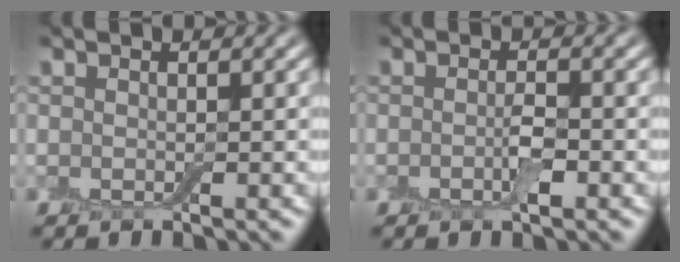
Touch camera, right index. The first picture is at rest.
{"total": 1.7, "force": [-0.5, 0.5, 1.5], "torque": [-0.029, -0.002, -0.012]}